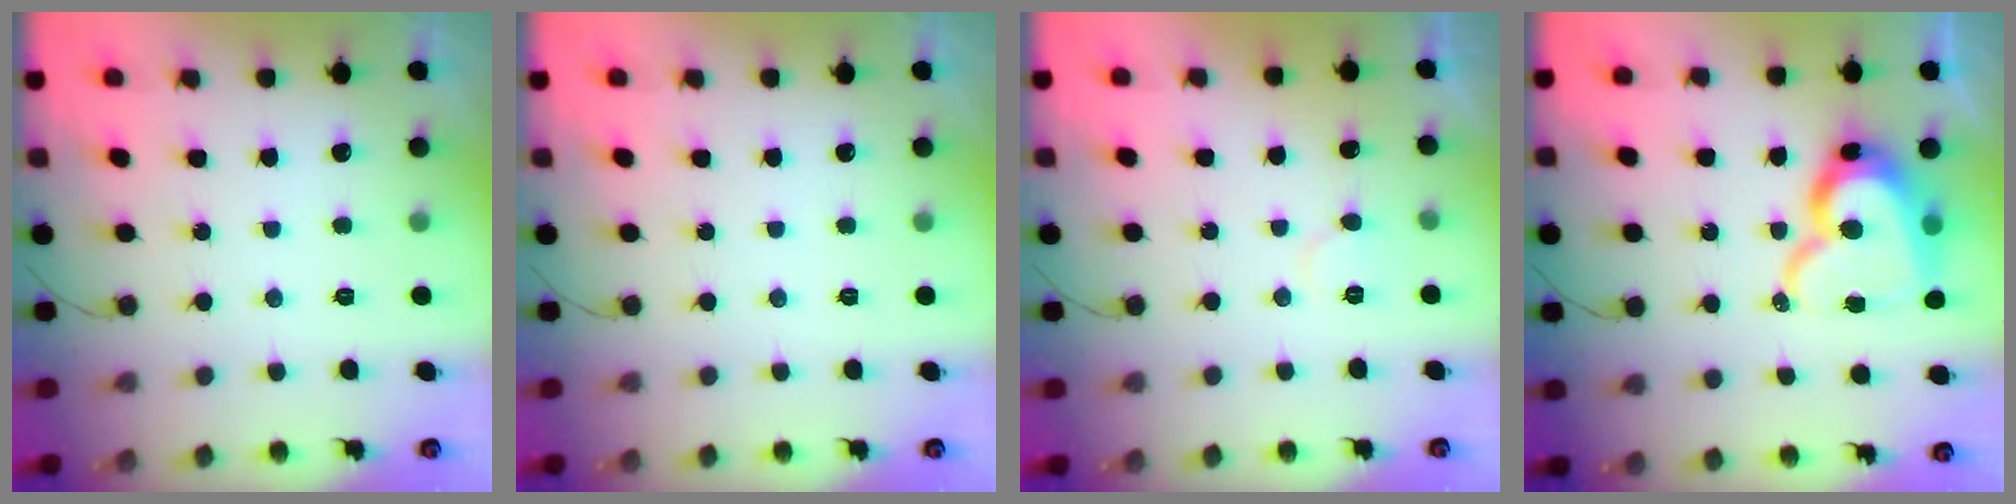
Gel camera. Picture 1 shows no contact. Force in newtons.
{"total": 0.0}
{"total": 4.8, "press": 4.8, "slide": 0.4}
{"total": 16.1, "press": 16.1, "slide": 1.6}